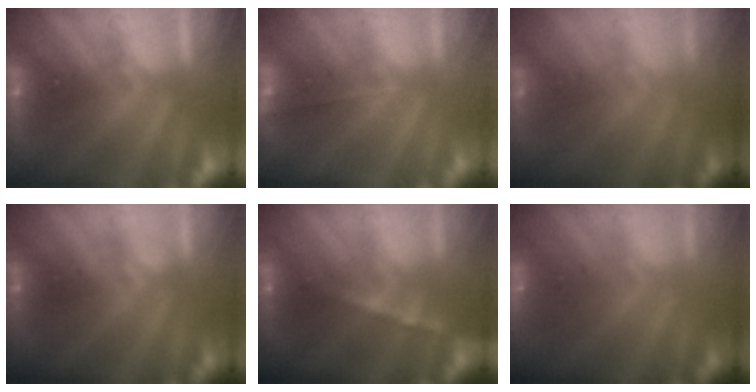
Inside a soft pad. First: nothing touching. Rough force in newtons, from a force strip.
{"total": 1.8}
{"total": 1.7}
{"total": 3.6}
{"total": 6.2}
{"total": 2.4}